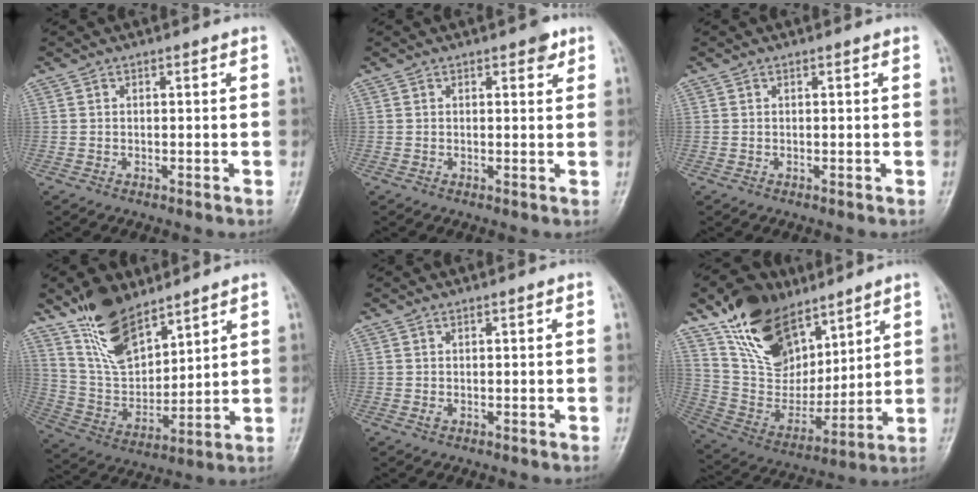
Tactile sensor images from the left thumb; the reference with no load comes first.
{"total": 2.4, "force": [1.4, 1.1, 1.6], "torque": [-0.009, -0.004, 0.014]}
{"total": 0.0}
{"total": 13.4, "force": [9.9, 5.8, 7.0], "torque": [-0.099, -0.060, 0.200]}
{"total": 0.5, "force": [0.2, 0.2, 0.5], "torque": [-0.010, 0.004, 0.006]}
{"total": 20.6, "force": [13.1, 11.5, 10.9], "torque": [-0.140, -0.063, 0.251]}